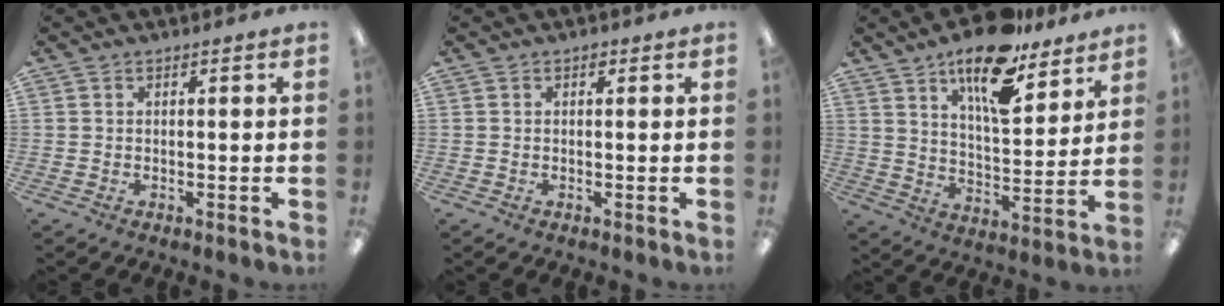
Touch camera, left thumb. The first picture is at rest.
{"total": 0.8, "force": [0.5, 0.5, 0.5], "torque": [-0.012, 0.003, 0.008]}
{"total": 16.9, "force": [12.1, 6.2, 10.0], "torque": [-0.161, -0.065, 0.203]}